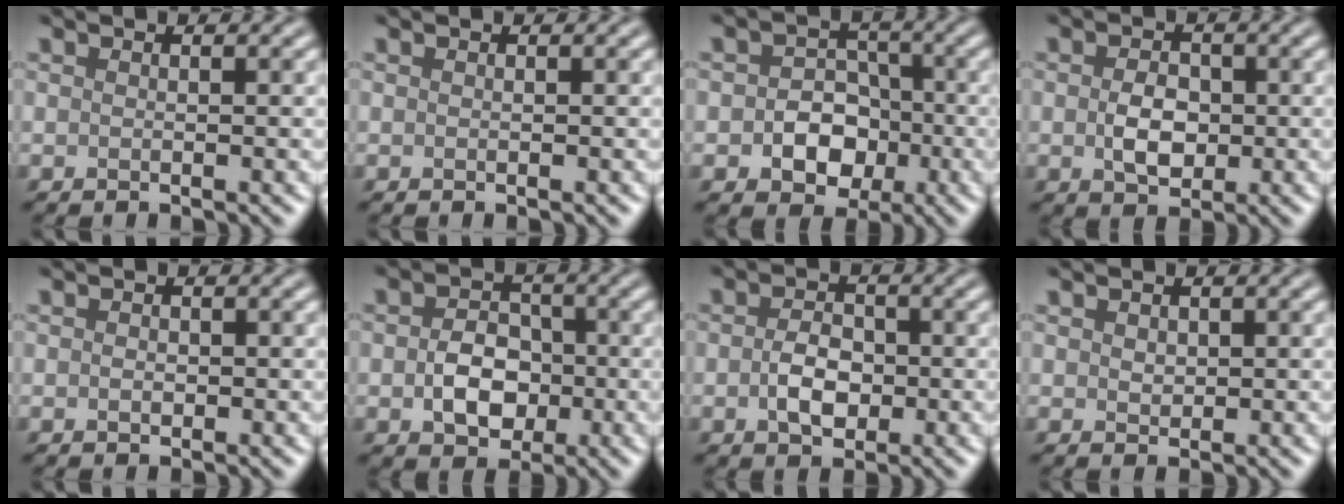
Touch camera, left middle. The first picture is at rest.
{"total": 0.0}
{"total": 5.2, "force": [-1.2, 4.2, 2.8], "torque": [-0.010, -0.004, -0.038]}
{"total": 3.3, "force": [-0.3, 2.3, 2.3], "torque": [-0.046, -0.003, -0.006]}
{"total": 0.7, "force": [0.0, 0.6, 0.4], "torque": [-0.005, -0.002, -0.001]}
{"total": 4.4, "force": [-0.7, 3.3, 2.7], "torque": [-0.046, -0.001, -0.014]}
{"total": 3.2, "force": [-0.6, 2.2, 2.3], "torque": [-0.043, -0.001, -0.014]}
{"total": 0.9, "force": [0.4, 0.8, 0.4], "torque": [-0.008, -0.002, 0.009]}